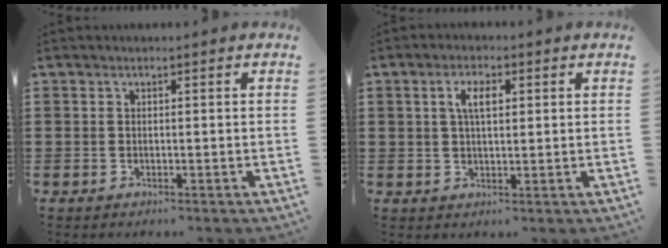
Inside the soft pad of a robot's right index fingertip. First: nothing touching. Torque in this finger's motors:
{"motor_torque": [0.27, -0.05, 0.10, 0.09]}